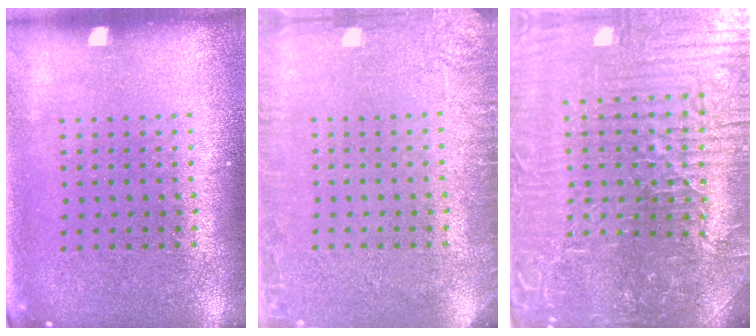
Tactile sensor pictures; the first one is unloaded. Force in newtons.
{"total": 2.6, "press": 2.5, "slide": 0.5}
{"total": 5.9, "press": 5.6, "slide": 1.8}